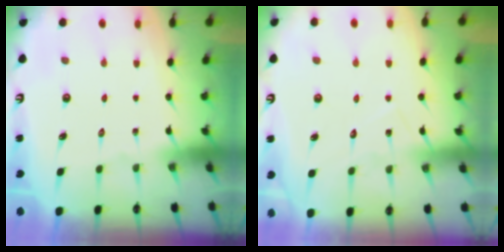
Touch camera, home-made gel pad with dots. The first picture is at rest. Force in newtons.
{"total": 5.6, "press": 5.6, "slide": 0.7}